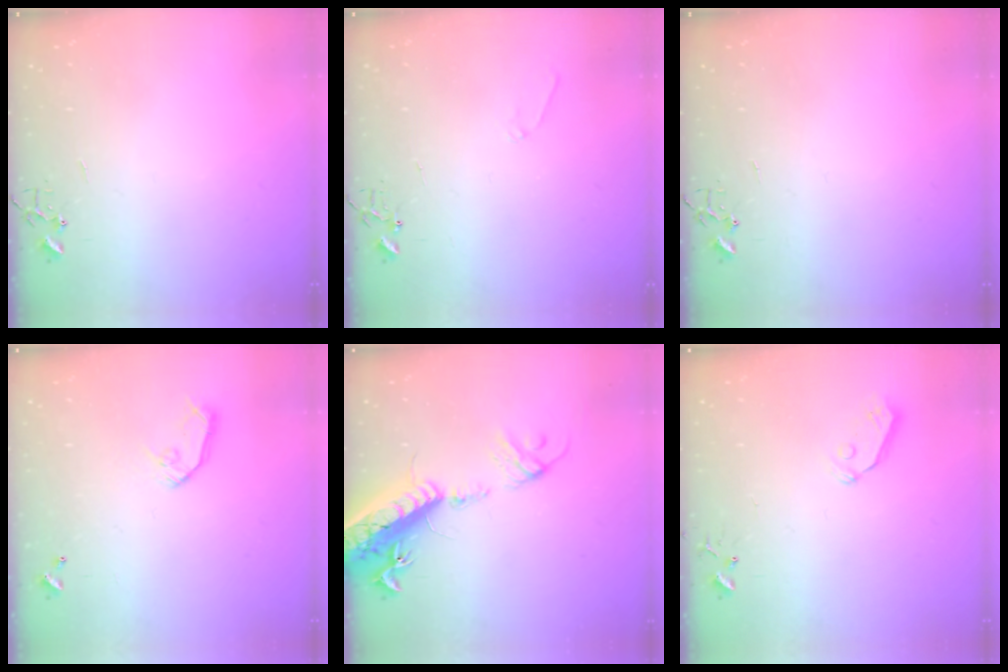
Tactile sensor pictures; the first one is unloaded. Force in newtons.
{"total": 5.9, "press": 5.9, "slide": 0.4}
{"total": 0.0}
{"total": 8.0, "press": 8.0, "slide": 0.4}
{"total": 22.7, "press": 22.1, "slide": 4.9}
{"total": 6.4, "press": 6.4, "slide": 0.6}